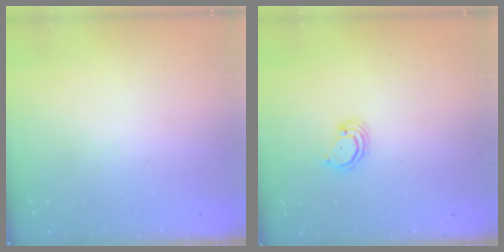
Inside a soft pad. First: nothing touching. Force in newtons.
{"total": 2.6, "press": 2.6, "slide": 0.2}